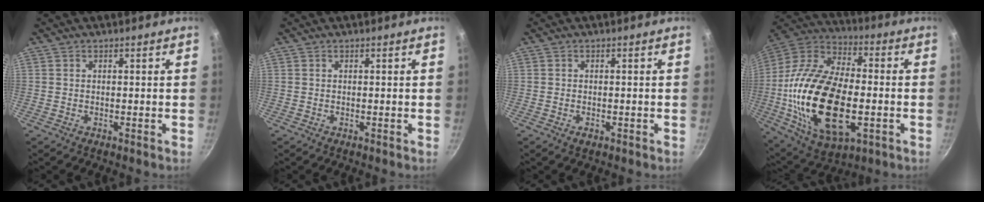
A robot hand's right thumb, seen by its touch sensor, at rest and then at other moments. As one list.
[{"total": 0.0}, {"total": 1.1, "force": [-0.5, 0.6, 0.7], "torque": [-0.012, 0.002, -0.008]}, {"total": 29.1, "force": [-4.5, 15.6, 24.1], "torque": [-0.472, 0.004, -0.066]}]